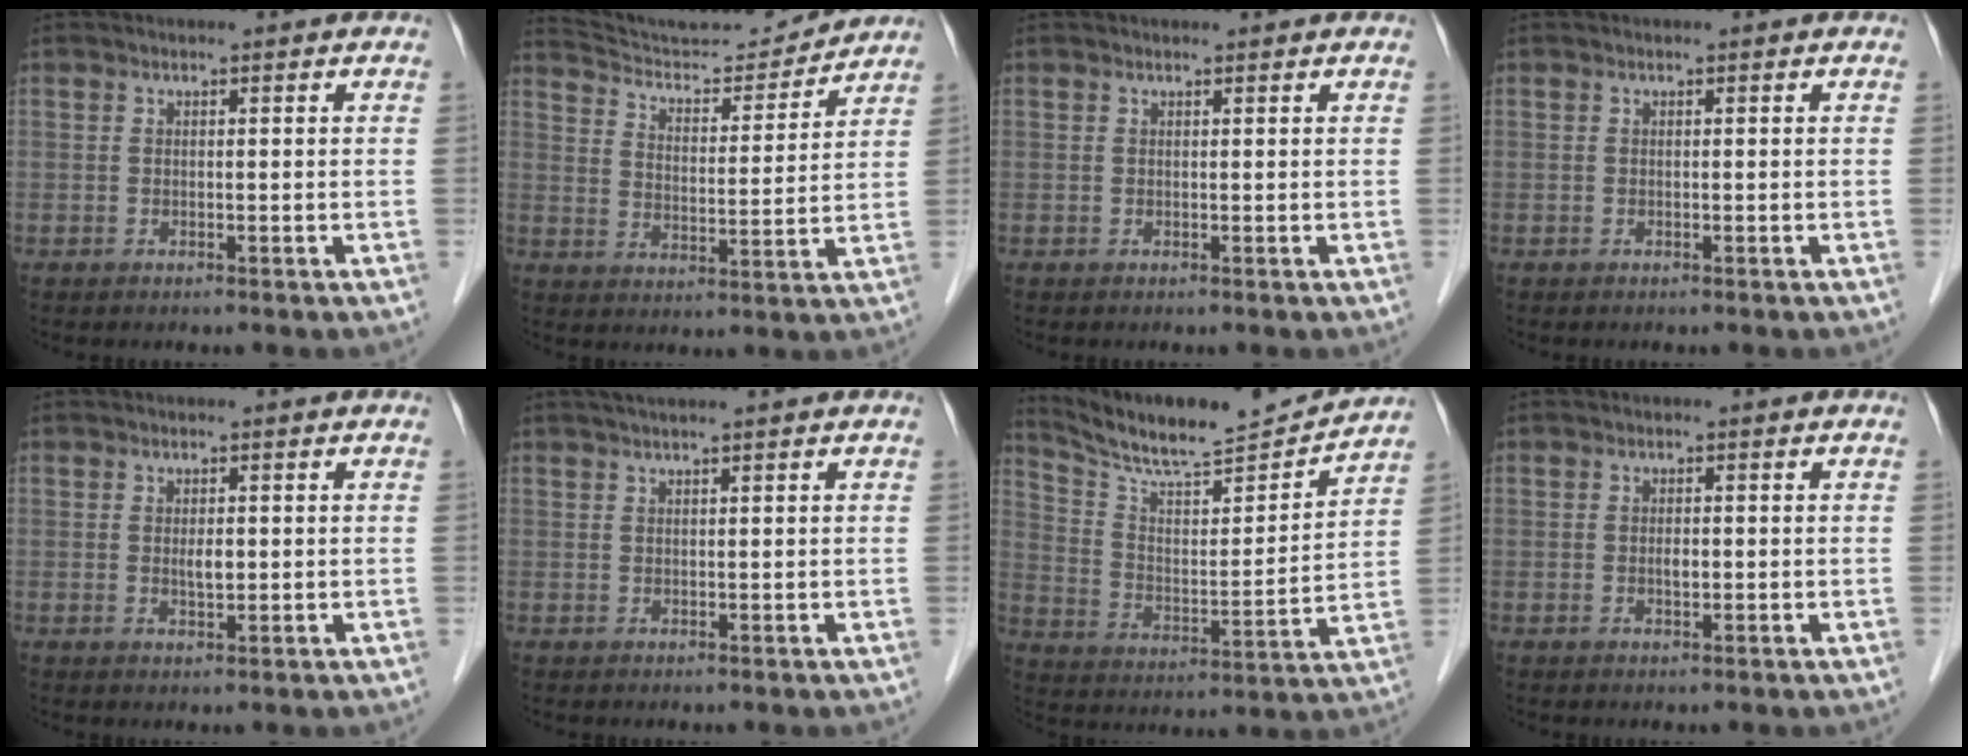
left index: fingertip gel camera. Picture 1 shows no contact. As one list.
[{"total": 12.7, "force": [12.6, 0.7, 1.4], "torque": [-0.029, -0.002, 0.199]}, {"total": 1.2, "force": [1.2, 0.1, 0.3], "torque": [-0.005, 0.011, 0.019]}, {"total": 0.0}, {"total": 1.6, "force": [0.2, 0.6, 1.4], "torque": [-0.025, -0.002, 0.005]}, {"total": 4.6, "force": [3.8, -0.3, 2.6], "torque": [-0.036, 0.029, 0.062]}, {"total": 16.8, "force": [16.0, 0.5, 5.1], "torque": [-0.100, -0.010, 0.259]}, {"total": 1.0, "force": [-0.1, 0.4, 0.9], "torque": [-0.018, 0.000, -0.001]}]